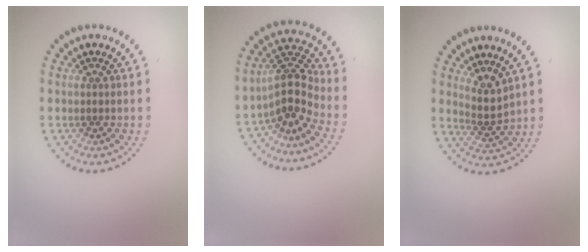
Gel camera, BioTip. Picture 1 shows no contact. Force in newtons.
{"total": 3.8, "press": 3.1, "slide": 2.3}
{"total": 2.5, "press": 1.8, "slide": 1.7}